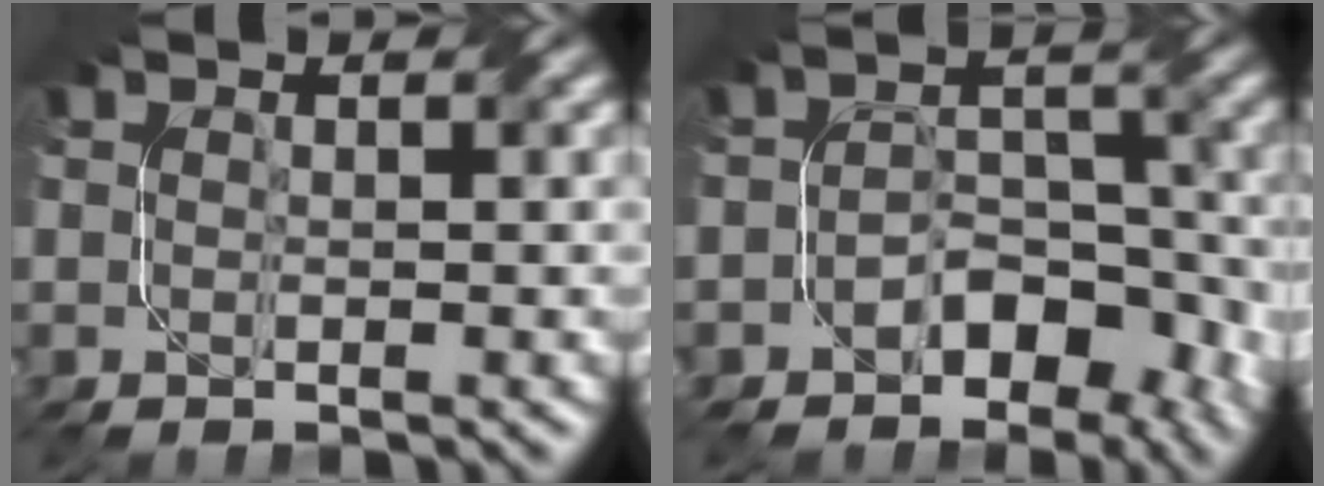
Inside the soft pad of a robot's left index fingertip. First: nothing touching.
{"total": 5.0, "force": [-2.8, 3.2, 2.7], "torque": [-0.024, 0.001, -0.046]}